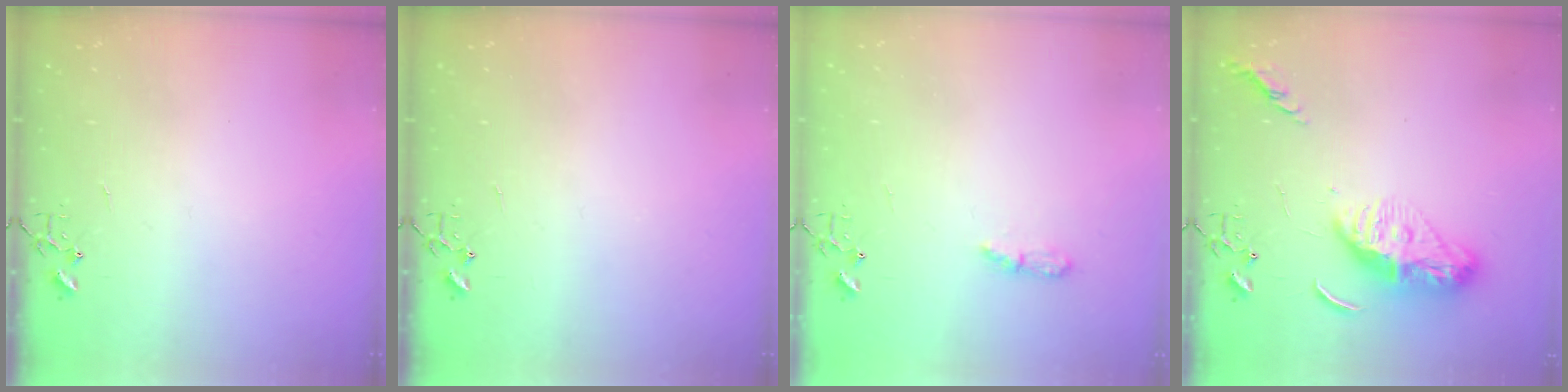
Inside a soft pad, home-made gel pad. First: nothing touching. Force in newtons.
{"total": 0.0}
{"total": 6.1, "press": 6.1, "slide": 0.5}
{"total": 12.4, "press": 12.3, "slide": 0.8}